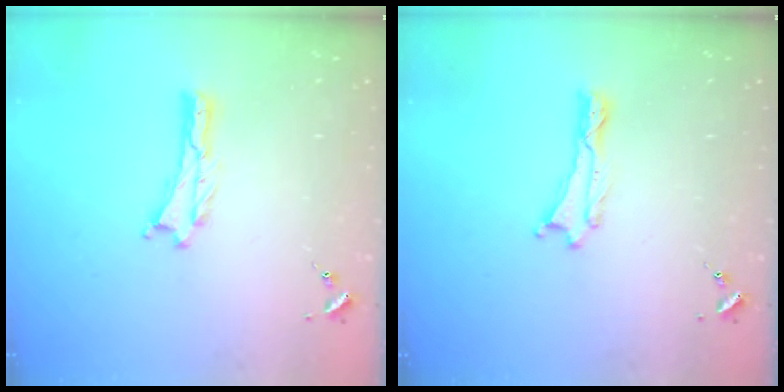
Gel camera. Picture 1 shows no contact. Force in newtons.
{"total": 0.0}